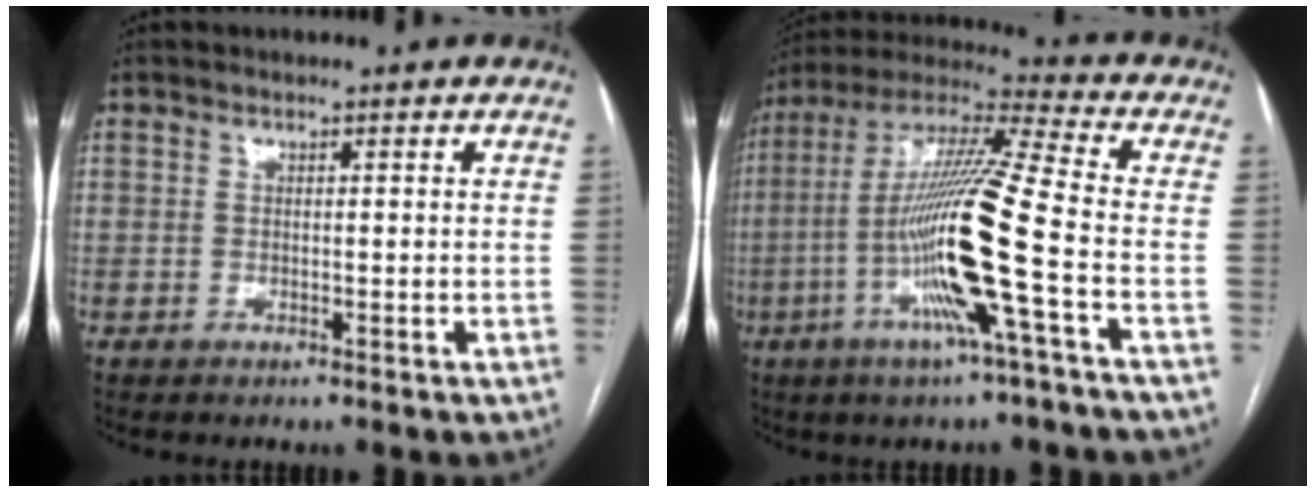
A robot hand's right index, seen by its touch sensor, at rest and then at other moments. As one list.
[{"total": 17.5, "force": [-4.7, -1.1, 16.8], "torque": [-0.328, -0.008, -0.100]}]